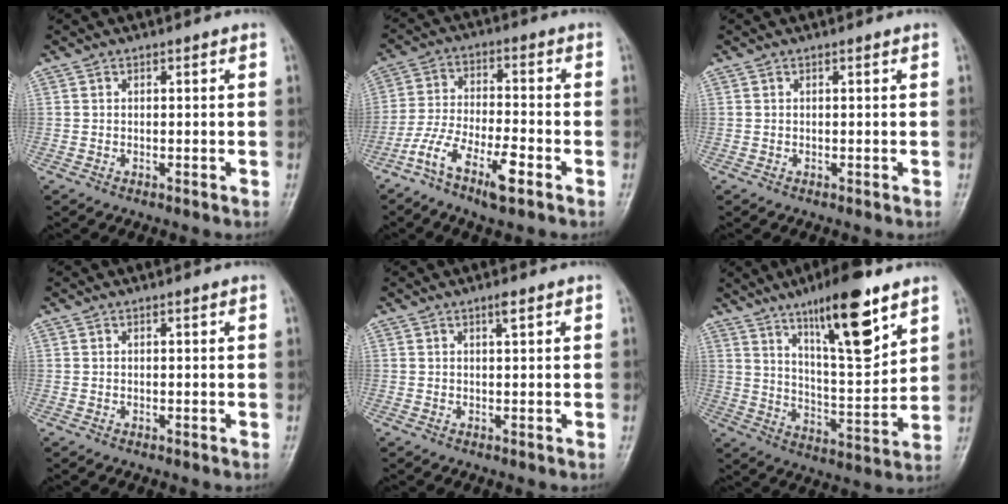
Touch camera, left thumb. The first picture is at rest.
{"total": 9.5, "force": [-5.7, 2.6, 7.2], "torque": [-0.154, 0.028, -0.111]}
{"total": 0.0}
{"total": 0.0}
{"total": 1.0, "force": [0.5, 0.1, 0.9], "torque": [-0.014, 0.001, 0.009]}
{"total": 16.5, "force": [9.8, 4.0, 12.7], "torque": [-0.185, -0.055, 0.169]}